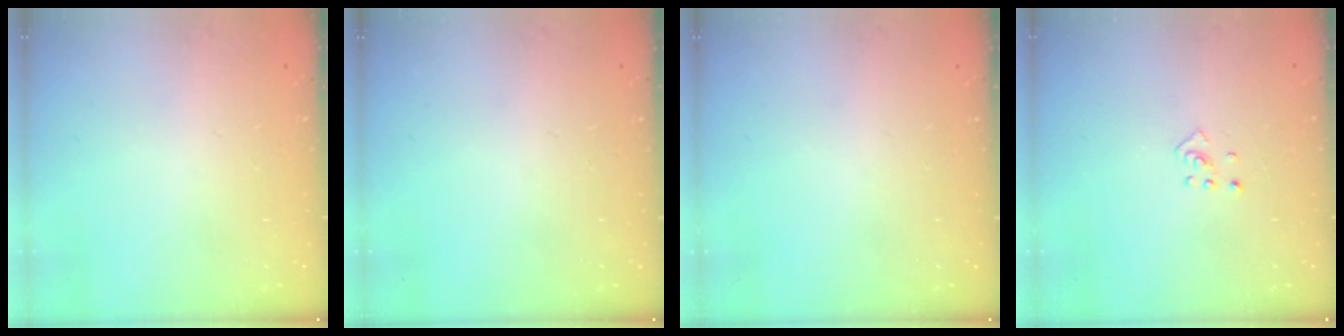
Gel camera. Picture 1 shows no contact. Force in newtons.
{"total": 0.0}
{"total": 0.0}
{"total": 2.0, "press": 1.9, "slide": 0.8}